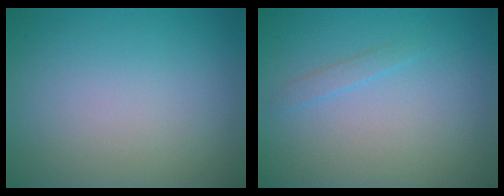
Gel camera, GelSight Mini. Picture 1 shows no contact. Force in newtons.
{"total": 0.8, "press": 0.8, "slide": 0.1}